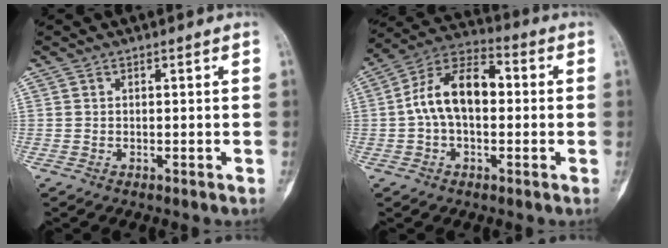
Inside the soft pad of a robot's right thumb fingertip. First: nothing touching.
{"total": 13.0, "force": [0.3, 7.7, 10.5], "torque": [-0.178, 0.040, -0.006]}